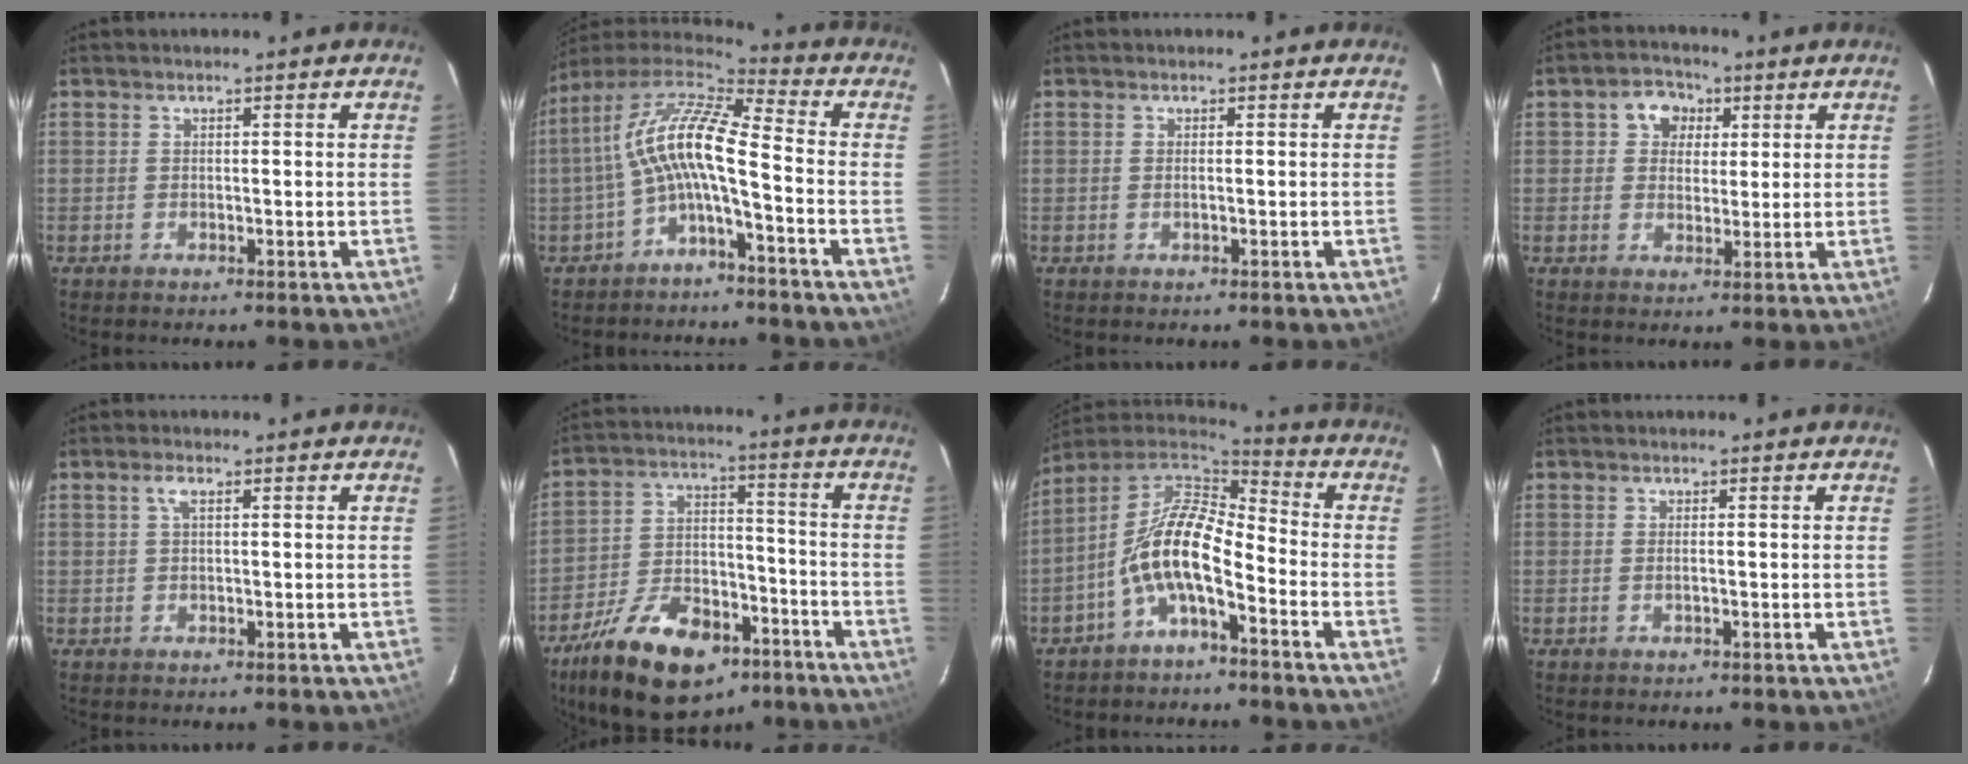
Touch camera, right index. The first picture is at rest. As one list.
[{"total": 13.0, "force": [-2.5, 2.6, 12.5], "torque": [-0.240, 0.014, -0.051]}, {"total": 0.6, "force": [-0.1, 0.0, 0.6], "torque": [-0.012, 0.002, -0.001]}, {"total": 5.9, "force": [2.1, 5.0, 2.4], "torque": [-0.032, 0.017, 0.034]}, {"total": 1.8, "force": [0.7, 0.6, 1.6], "torque": [-0.032, 0.007, 0.013]}, {"total": 21.1, "force": [-13.3, 10.7, 12.4], "torque": [-0.237, 0.009, -0.205]}, {"total": 11.7, "force": [-5.0, 4.5, 9.7], "torque": [-0.195, 0.012, -0.100]}, {"total": 0.7, "force": [-0.1, 0.0, 0.7], "torque": [-0.015, 0.002, -0.001]}]